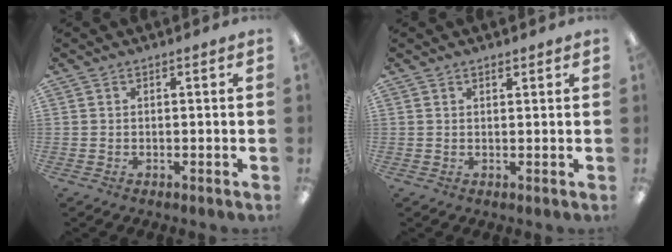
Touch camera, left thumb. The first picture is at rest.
{"total": 1.1, "force": [0.9, 0.3, 0.4], "torque": [-0.008, 0.000, 0.017]}